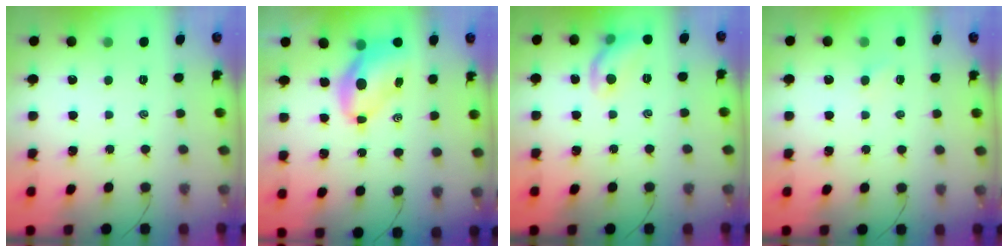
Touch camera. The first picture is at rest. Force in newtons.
{"total": 7.8, "press": 7.6, "slide": 1.8}
{"total": 8.4, "press": 8.2, "slide": 1.8}
{"total": 1.3, "press": 1.2, "slide": 0.5}